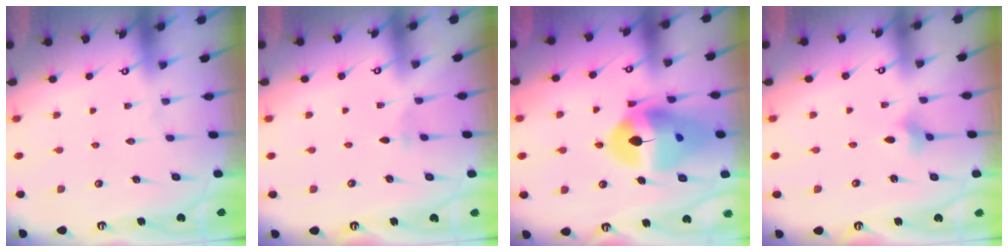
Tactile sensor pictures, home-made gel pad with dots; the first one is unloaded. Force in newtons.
{"total": 1.6, "press": 1.6, "slide": 0.4}
{"total": 17.9, "press": 17.8, "slide": 1.9}
{"total": 2.6, "press": 2.6, "slide": 0.5}